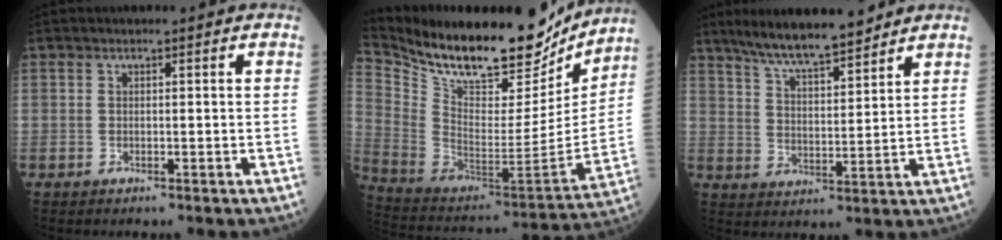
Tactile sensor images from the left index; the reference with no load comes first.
{"total": 25.9, "force": [21.8, 7.5, 11.9], "torque": [-0.228, -0.020, 0.346]}
{"total": 10.8, "force": [9.2, 1.4, 5.3], "torque": [-0.092, 0.011, 0.162]}